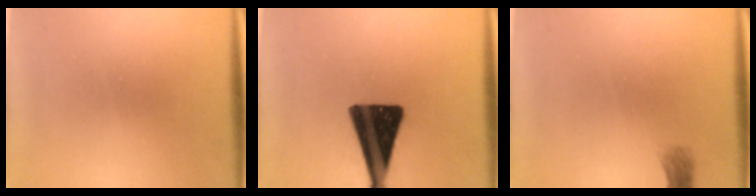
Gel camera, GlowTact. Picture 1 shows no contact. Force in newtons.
{"total": 15.8}
{"total": 1.1}